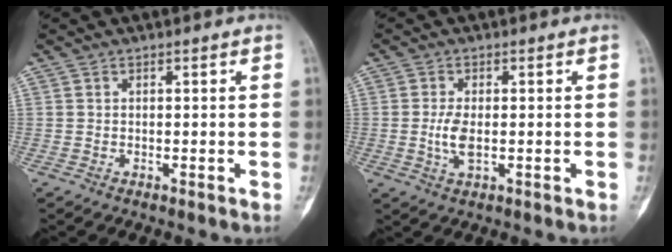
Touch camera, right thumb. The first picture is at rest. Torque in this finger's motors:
{"motor_torque": [0.77, 0.69, 0.45, -0.26, 0.11]}